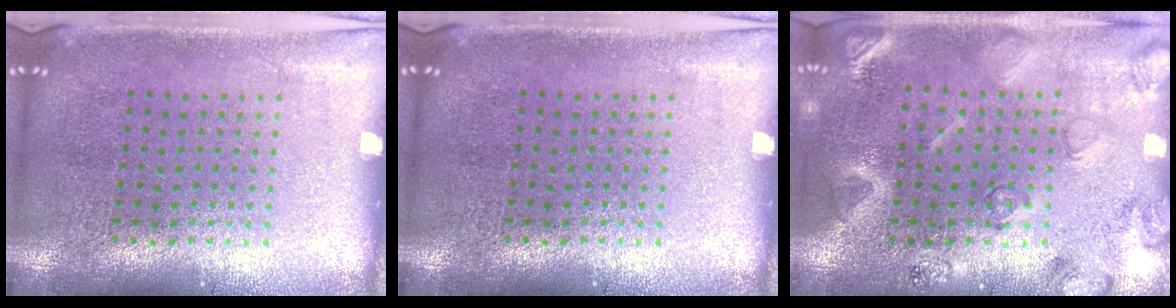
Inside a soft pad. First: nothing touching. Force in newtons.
{"total": 0.0}
{"total": 2.3, "press": 2.3, "slide": 0.3}